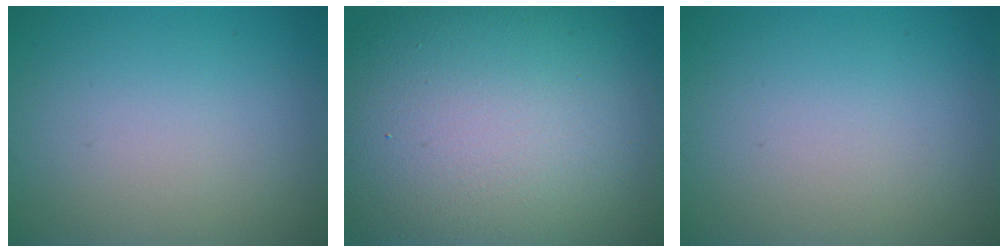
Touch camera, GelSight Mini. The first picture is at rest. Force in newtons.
{"total": 18.5, "press": 18.5, "slide": 1.2}
{"total": 0.0}